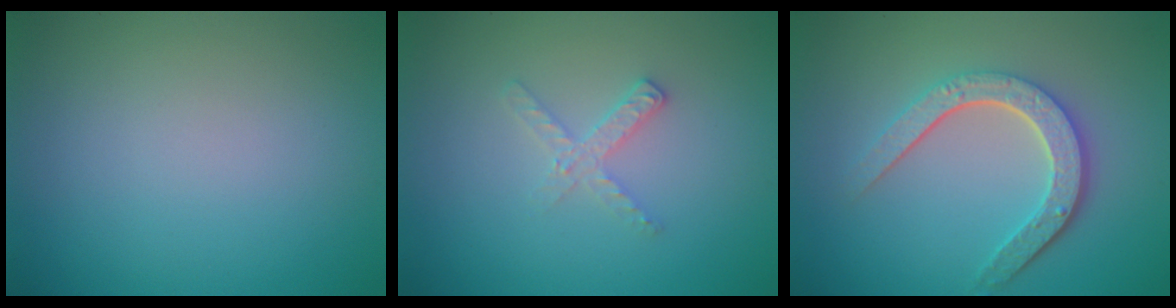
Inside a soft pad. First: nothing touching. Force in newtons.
{"total": 1.7, "press": 1.7, "slide": 0.2}
{"total": 4.7, "press": 3.5, "slide": 3.1}